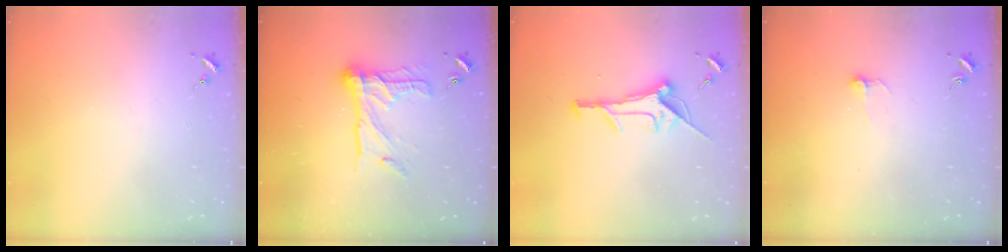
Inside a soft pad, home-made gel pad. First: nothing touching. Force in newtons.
{"total": 16.2, "press": 16.1, "slide": 1.5}
{"total": 11.7, "press": 11.7, "slide": 0.3}
{"total": 4.6, "press": 4.6, "slide": 0.4}